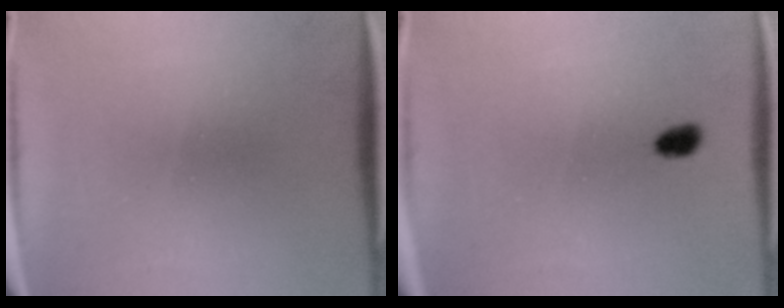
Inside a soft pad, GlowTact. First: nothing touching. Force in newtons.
{"total": 2.2}